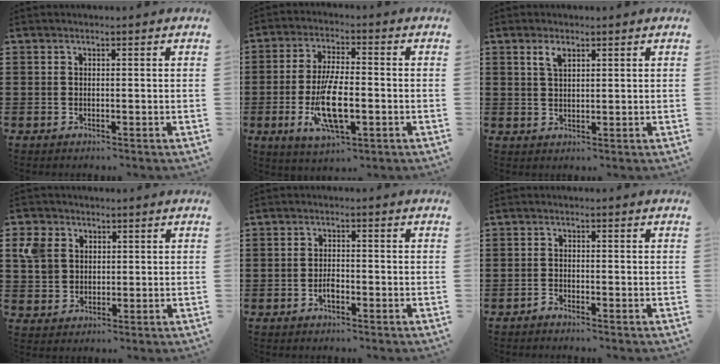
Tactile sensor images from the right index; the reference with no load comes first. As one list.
[{"total": 10.7, "force": [-2.7, 3.8, 9.7], "torque": [-0.202, -0.015, -0.046]}, {"total": 2.3, "force": [1.4, 1.0, 1.5], "torque": [-0.034, 0.004, 0.025]}, {"total": 5.4, "force": [2.2, 4.5, 2.2], "torque": [-0.068, 0.016, 0.039]}, {"total": 1.9, "force": [-1.1, 0.9, 1.3], "torque": [-0.027, 0.001, -0.021]}, {"total": 1.1, "force": [-1.1, -0.1, 0.1], "torque": [-0.006, -0.001, -0.023]}]